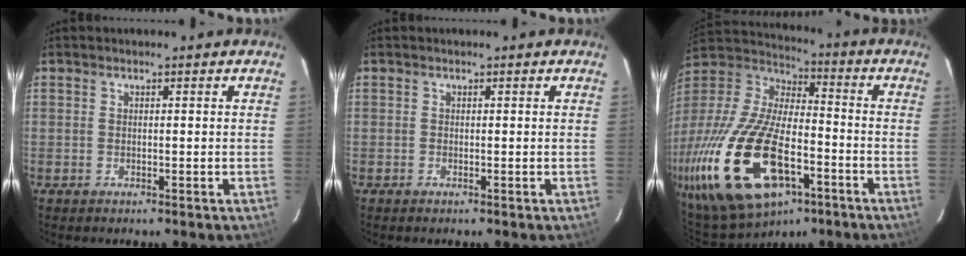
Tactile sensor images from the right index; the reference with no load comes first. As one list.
[{"total": 0.0}, {"total": 30.9, "force": [-13.4, 14.6, 23.8], "torque": [-0.519, -0.054, -0.232]}]